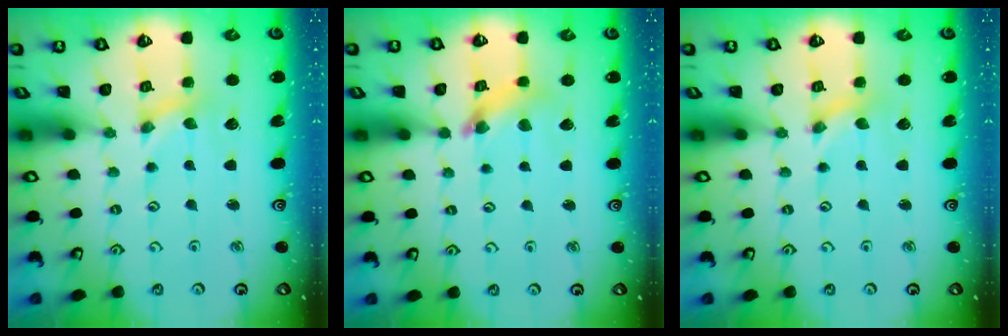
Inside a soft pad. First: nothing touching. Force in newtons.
{"total": 6.5, "press": 6.5, "slide": 0.6}
{"total": 0.0}